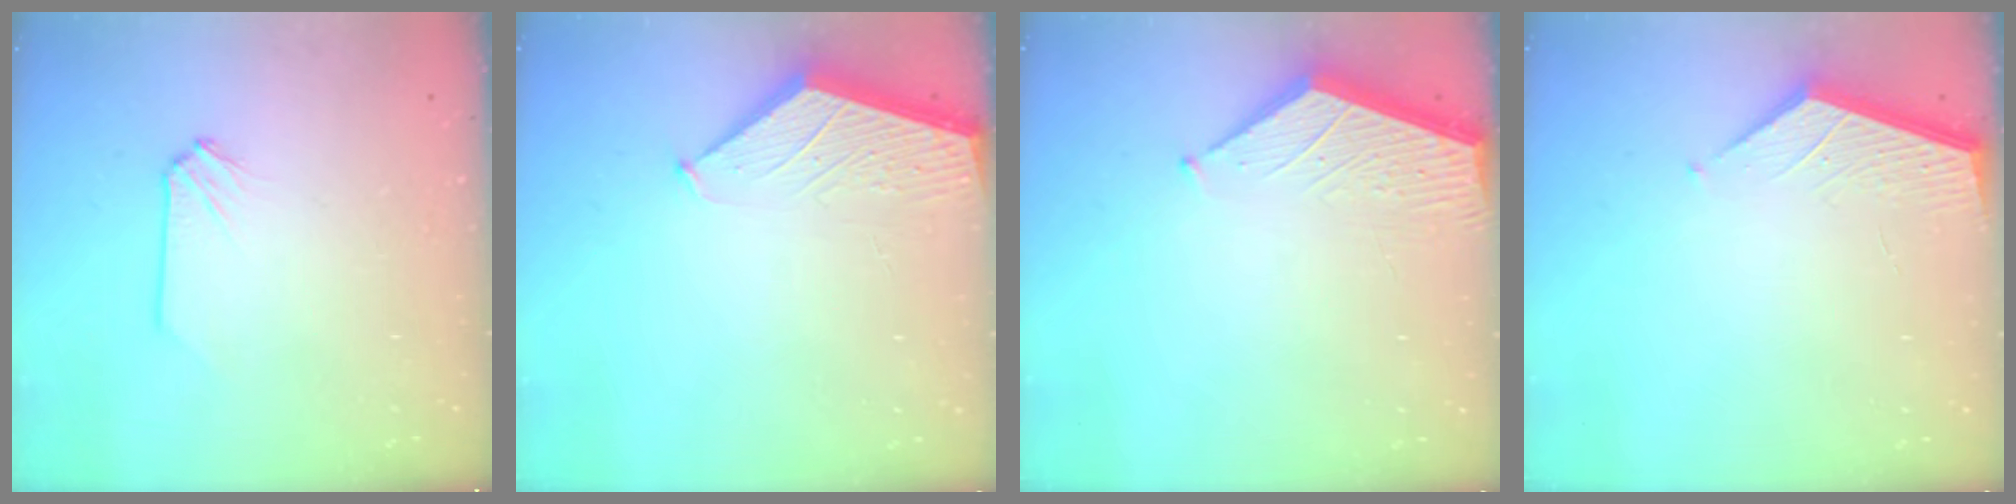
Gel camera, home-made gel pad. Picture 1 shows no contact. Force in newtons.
{"total": 1.9, "press": 1.9, "slide": 0.2}
{"total": 3.5, "press": 3.5, "slide": 0.3}
{"total": 2.1, "press": 2.1, "slide": 0.2}